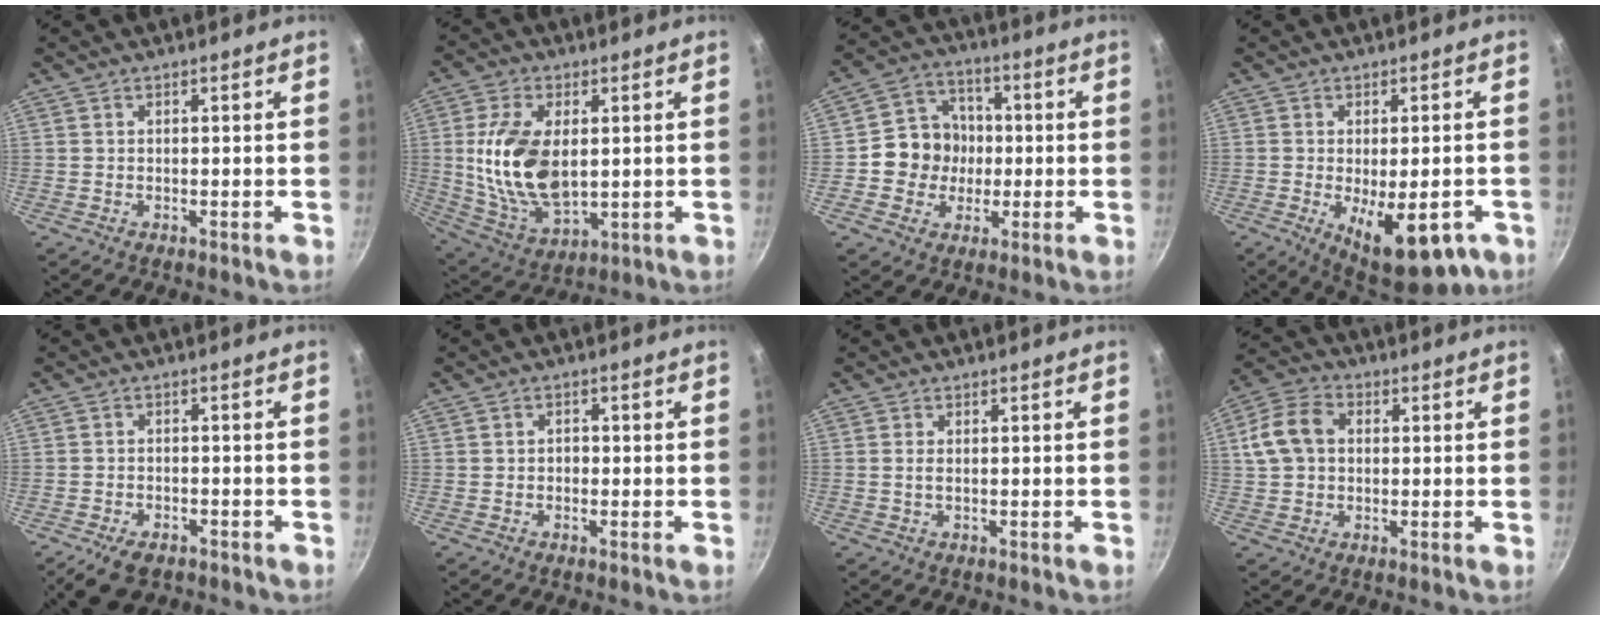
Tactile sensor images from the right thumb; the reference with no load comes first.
{"total": 16.5, "force": [1.6, 9.4, 13.5], "torque": [-0.246, -0.014, 0.041]}
{"total": 10.6, "force": [-0.7, 9.7, 4.2], "torque": [-0.033, 0.023, -0.028]}
{"total": 14.4, "force": [-5.4, 6.0, 11.9], "torque": [-0.131, -0.001, -0.061]}
{"total": 6.0, "force": [-3.8, 3.1, 3.5], "torque": [-0.065, 0.014, -0.060]}
{"total": 1.7, "force": [-0.3, 1.4, 0.8], "torque": [-0.009, 0.005, -0.007]}
{"total": 1.2, "force": [0.0, 0.6, 1.0], "torque": [-0.021, 0.001, 0.000]}
{"total": 9.5, "force": [1.3, 7.2, 6.2], "torque": [-0.105, 0.020, 0.011]}